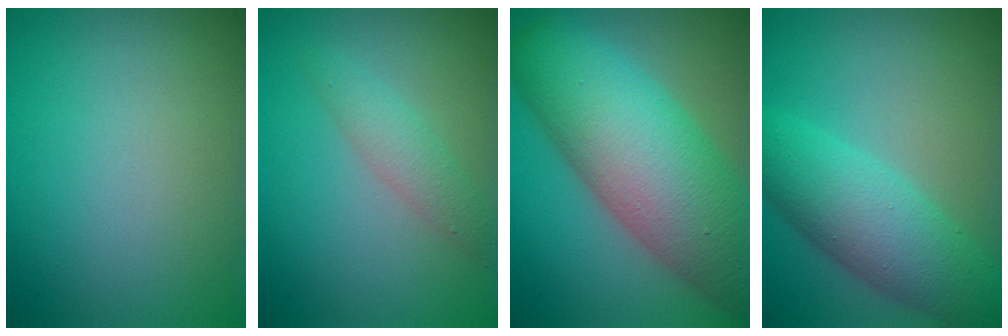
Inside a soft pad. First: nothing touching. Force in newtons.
{"total": 2.3, "press": 2.3, "slide": 0.1}
{"total": 14.2, "press": 14.2, "slide": 0.5}
{"total": 7.3, "press": 7.3, "slide": 0.1}